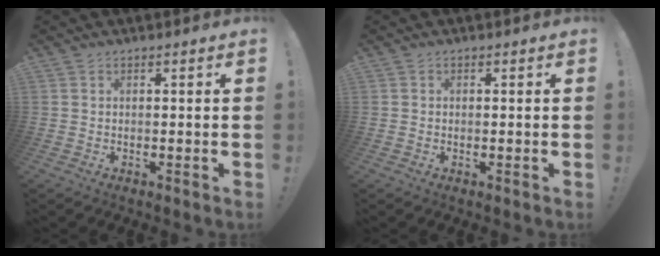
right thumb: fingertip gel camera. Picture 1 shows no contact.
{"total": 0.0}